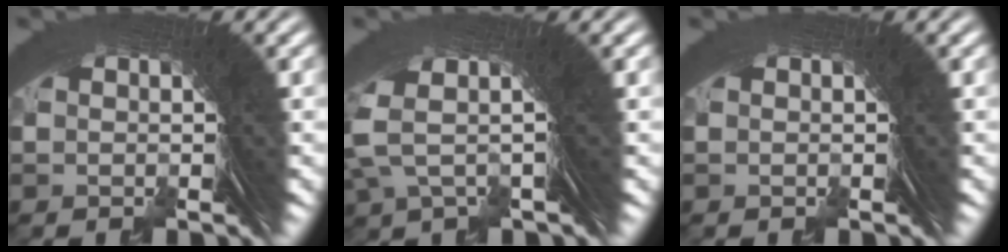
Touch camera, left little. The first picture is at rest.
{"total": 5.5, "force": [2.2, 2.5, 4.4], "torque": [-0.093, 0.003, 0.031]}
{"total": 0.0}